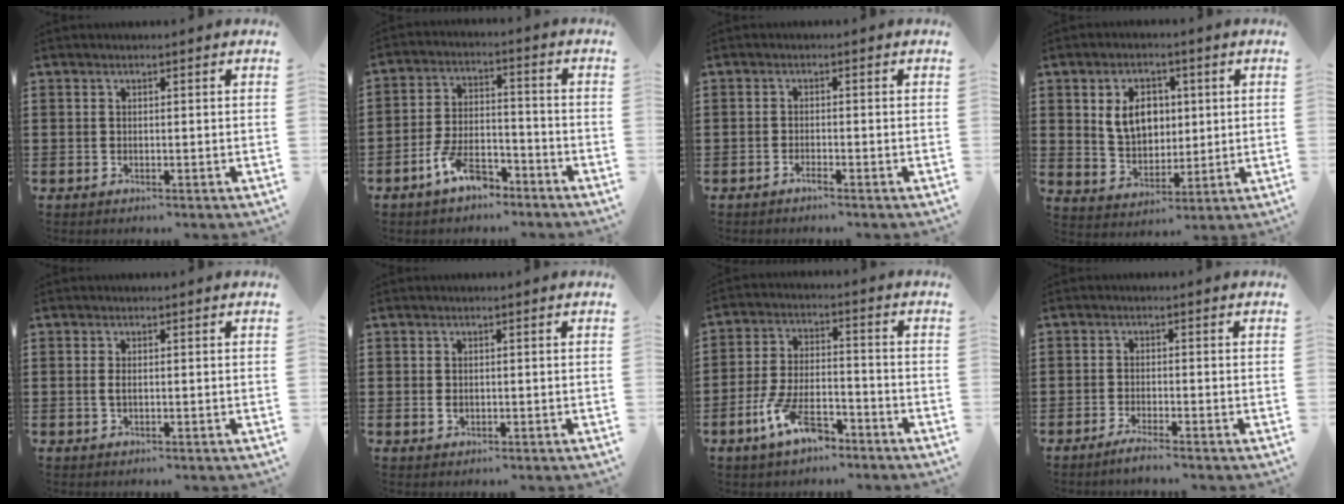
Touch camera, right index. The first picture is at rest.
{"total": 7.3, "force": [-5.1, 2.9, 4.4], "torque": [-0.096, 0.009, -0.097]}
{"total": 1.1, "force": [-1.0, 0.1, 0.6], "torque": [-0.011, -0.004, -0.018]}
{"total": 7.2, "force": [1.7, 5.4, 4.5], "torque": [-0.091, 0.012, 0.026]}
{"total": 1.1, "force": [0.0, 0.3, 1.1], "torque": [-0.030, -0.003, -0.002]}
{"total": 0.9, "force": [0.0, 0.6, 0.7], "torque": [-0.016, 0.000, 0.001]}
{"total": 9.0, "force": [-5.4, 3.4, 6.3], "torque": [-0.141, 0.003, -0.102]}
{"total": 1.9, "force": [-1.7, -0.1, 0.9], "torque": [-0.014, 0.001, -0.031]}